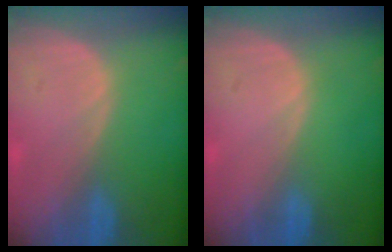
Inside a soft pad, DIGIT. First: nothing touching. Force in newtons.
{"total": 0.0}